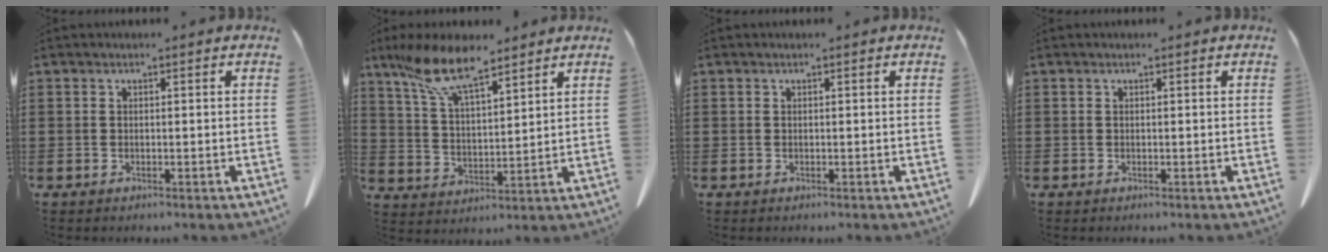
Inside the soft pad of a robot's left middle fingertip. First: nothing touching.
{"total": 10.4, "force": [8.1, 2.7, 5.9], "torque": [-0.138, -0.021, 0.152]}
{"total": 0.0}
{"total": 0.0}